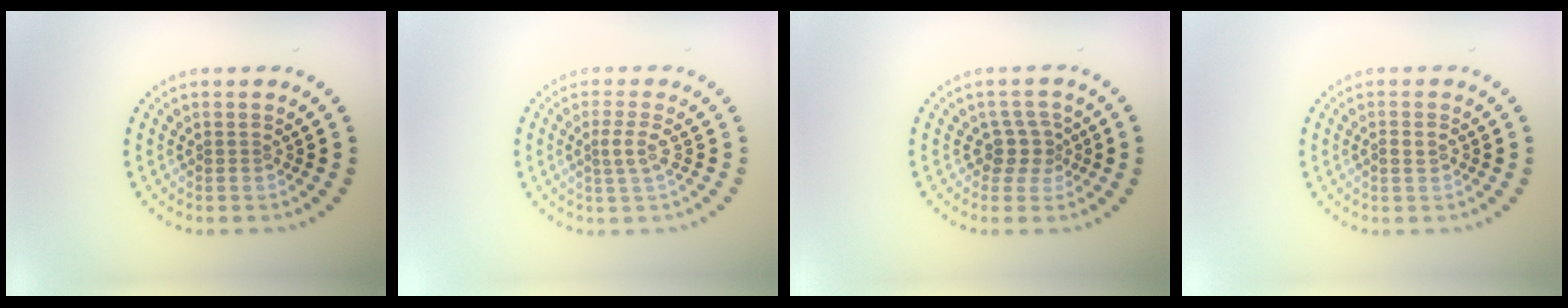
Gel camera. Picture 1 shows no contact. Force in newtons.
{"total": 1.7, "press": 1.4, "slide": 1.1}
{"total": 2.2, "press": 1.8, "slide": 1.3}
{"total": 1.2, "press": 1.1, "slide": 0.5}